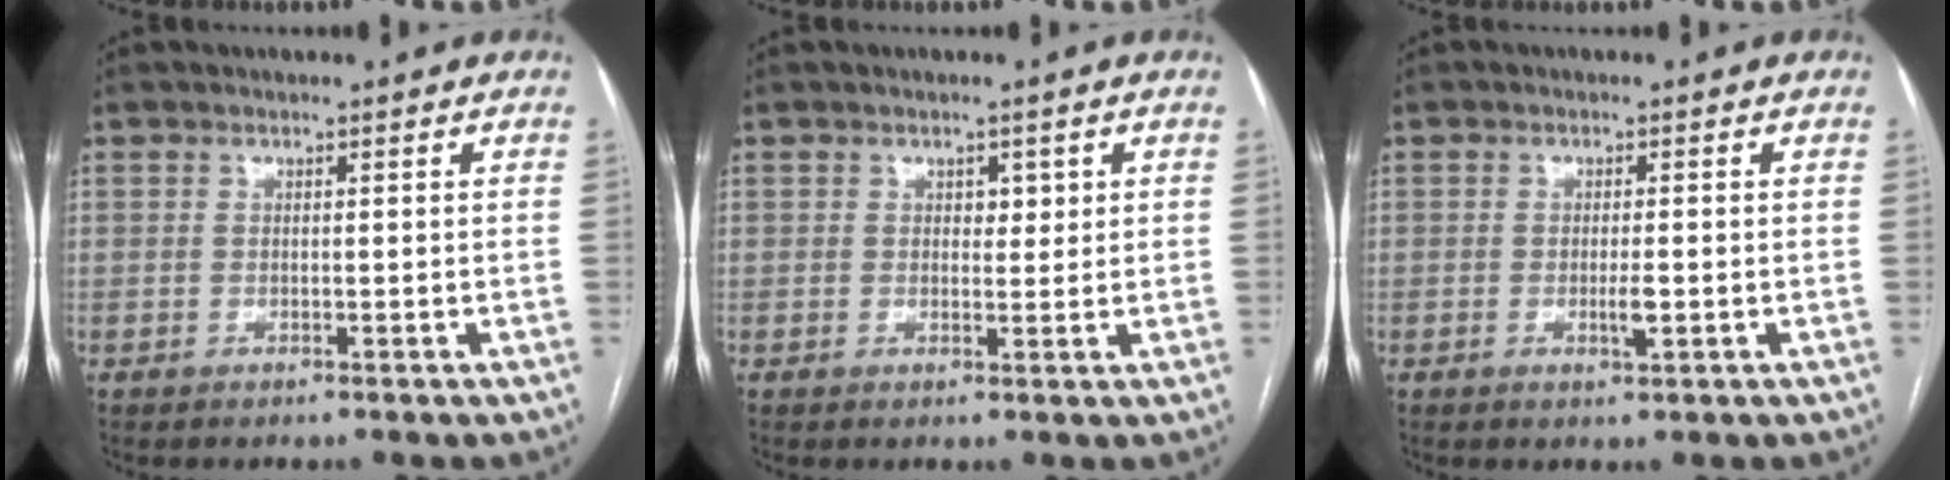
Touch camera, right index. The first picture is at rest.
{"total": 1.9, "force": [0.7, 1.2, 1.2], "torque": [-0.011, 0.000, 0.009]}
{"total": 2.1, "force": [-0.4, 0.4, 2.0], "torque": [-0.038, -0.002, -0.003]}